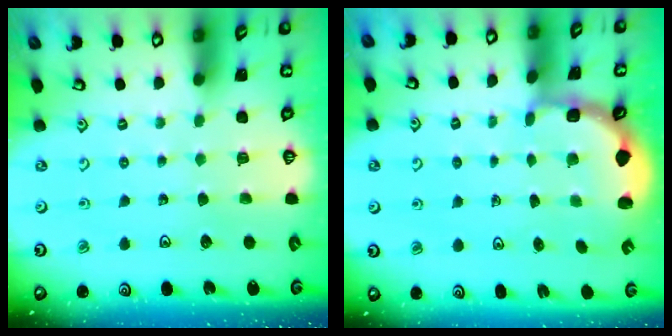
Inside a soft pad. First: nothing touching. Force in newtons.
{"total": 2.4, "press": 1.7, "slide": 1.6}